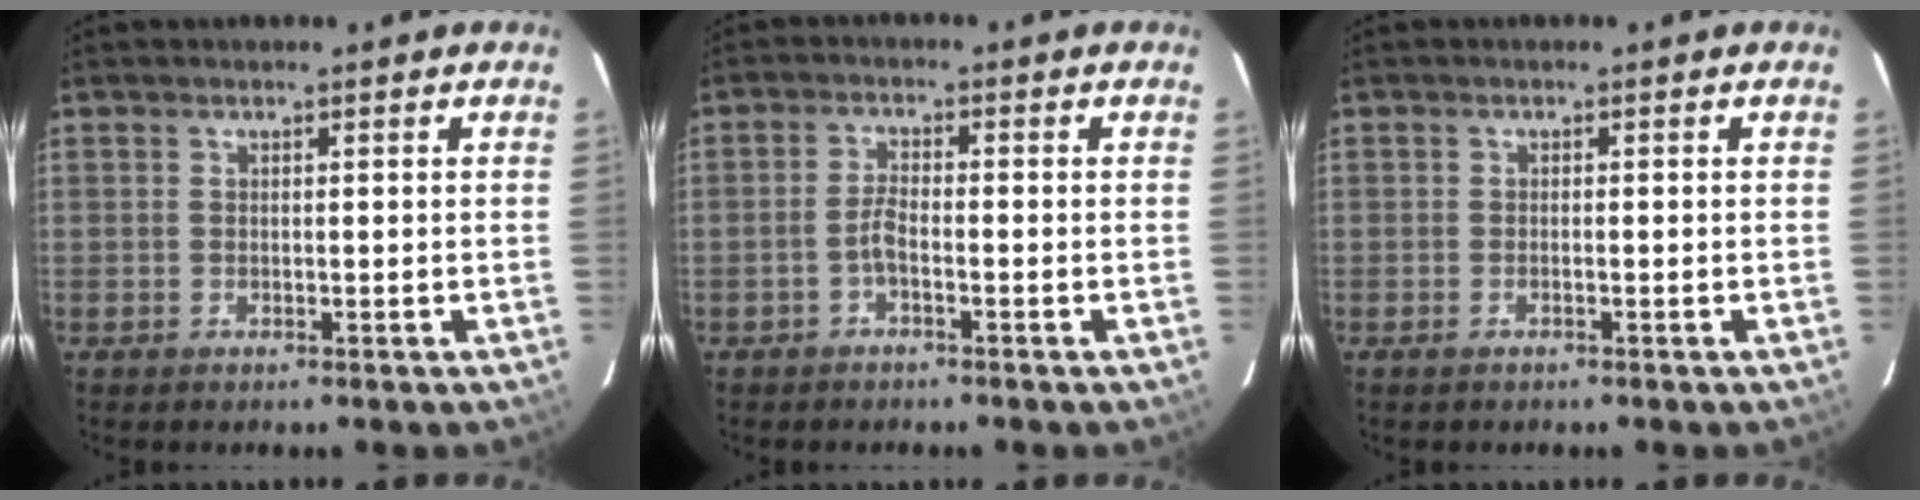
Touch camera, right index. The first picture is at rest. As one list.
[{"total": 2.3, "force": [-1.4, 0.5, 1.8], "torque": [-0.044, 0.008, -0.030]}, {"total": 0.9, "force": [-0.7, 0.3, 0.5], "torque": [-0.013, 0.001, -0.015]}]